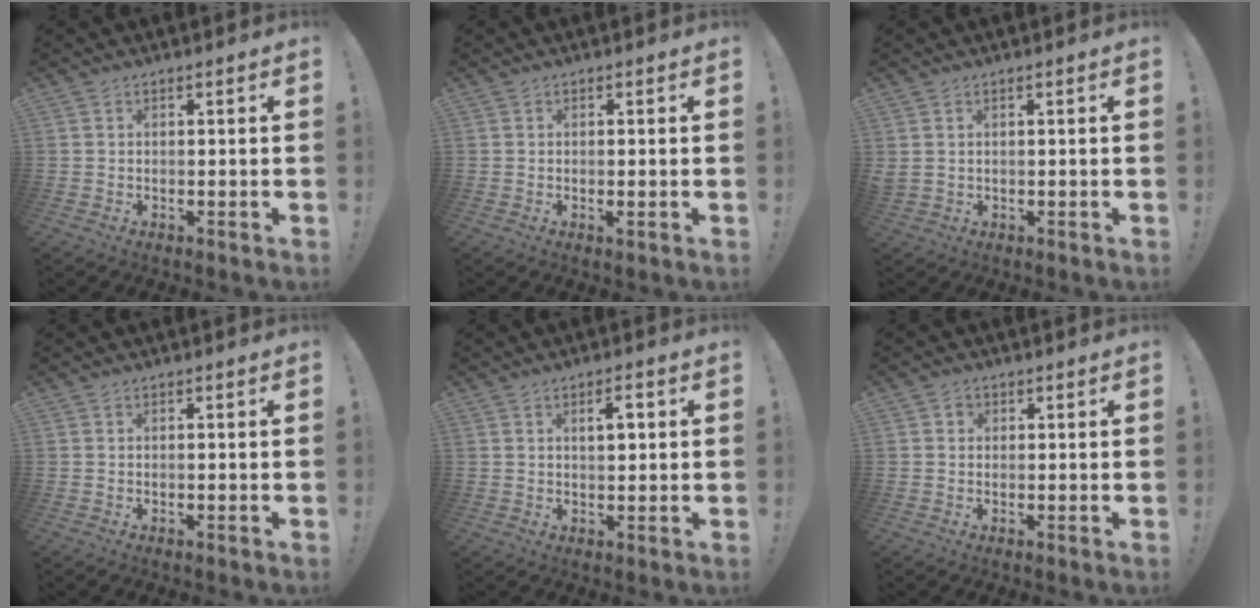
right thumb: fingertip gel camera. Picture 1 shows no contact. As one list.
[{"total": 1.2, "force": [-0.1, 0.0, 1.2], "torque": [-0.021, 0.000, -0.003]}, {"total": 1.7, "force": [0.7, 1.0, 1.1], "torque": [-0.024, 0.002, 0.014]}, {"total": 0.0}, {"total": 3.9, "force": [1.1, 1.7, 3.4], "torque": [-0.041, -0.003, 0.010]}, {"total": 1.6, "force": [0.4, 1.4, 0.5], "torque": [-0.005, 0.001, 0.006]}]